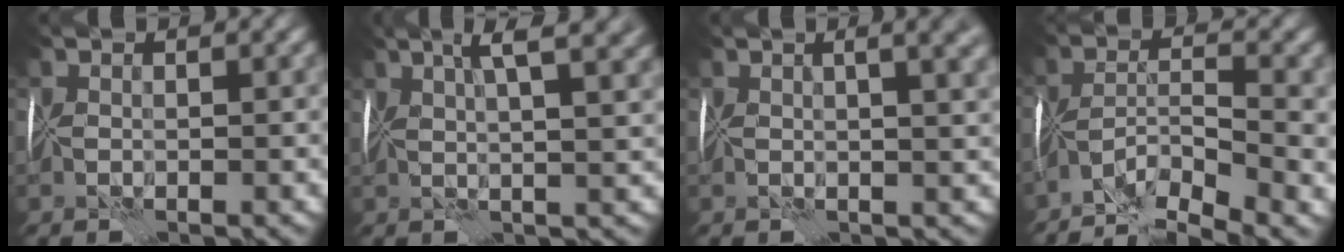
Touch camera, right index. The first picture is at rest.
{"total": 5.6, "force": [3.0, 0.5, 4.7], "torque": [-0.057, 0.018, 0.039]}
{"total": 6.7, "force": [2.8, 2.5, 5.5], "torque": [-0.049, 0.030, 0.024]}
{"total": 6.2, "force": [-5.1, -0.1, 3.6], "torque": [-0.045, -0.009, -0.093]}